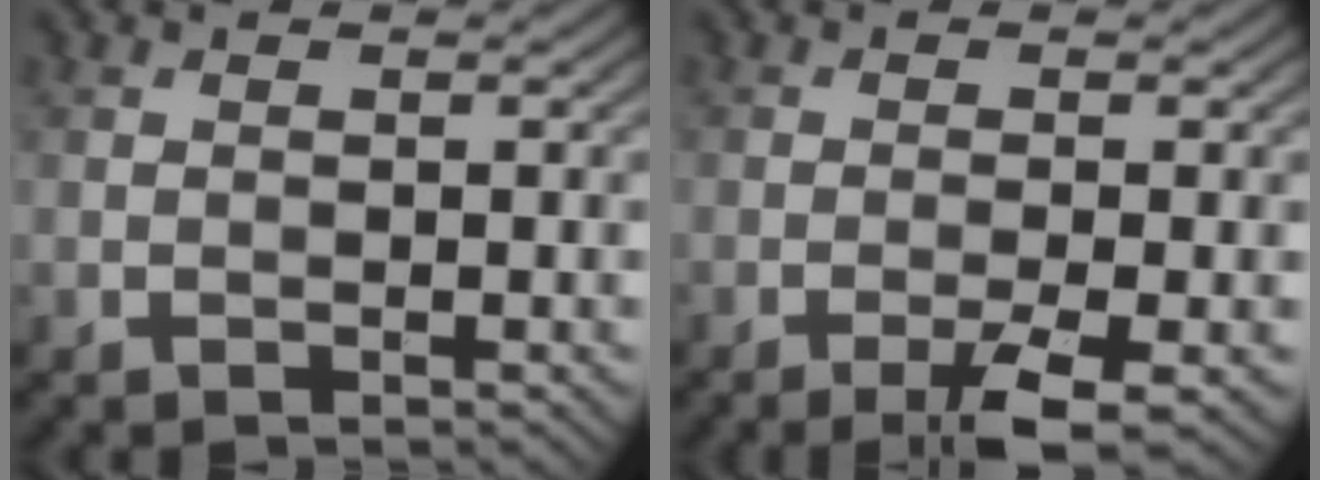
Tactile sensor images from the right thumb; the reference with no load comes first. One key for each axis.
{"total": 3.8, "fx": -1.9, "fy": 0.3, "fz": 3.3, "tx": -0.056, "ty": 0.005, "tz": -0.040}